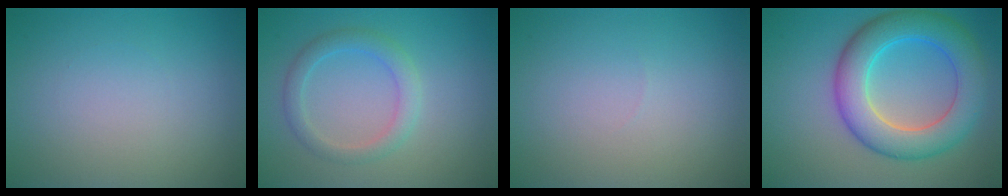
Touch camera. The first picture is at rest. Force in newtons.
{"total": 2.6, "press": 2.6, "slide": 0.4}
{"total": 0.0}
{"total": 7.6, "press": 7.6, "slide": 0.2}